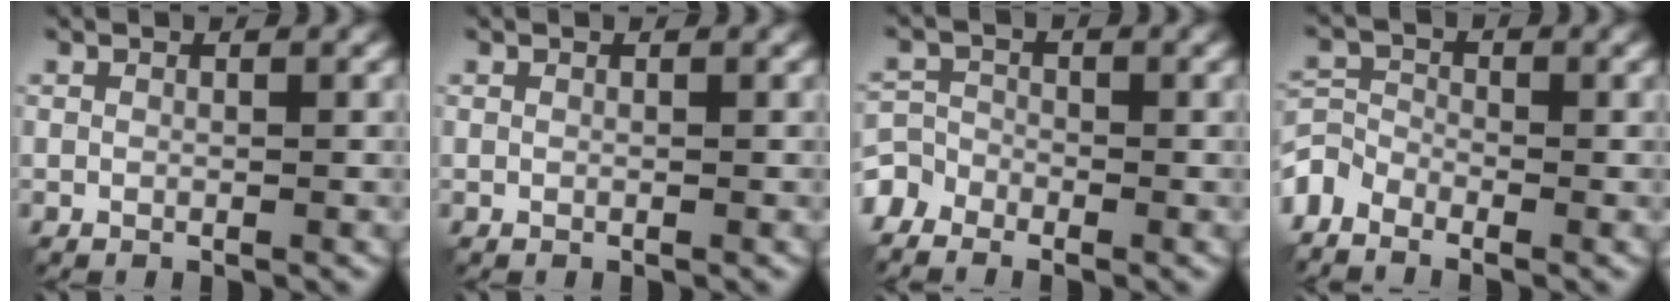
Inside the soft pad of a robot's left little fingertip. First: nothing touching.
{"total": 0.0}
{"total": 3.6, "force": [-2.9, 2.1, 0.5], "torque": [0.001, -0.002, -0.057]}
{"total": 3.2, "force": [-2.7, 1.5, 0.9], "torque": [-0.021, -0.001, -0.070]}